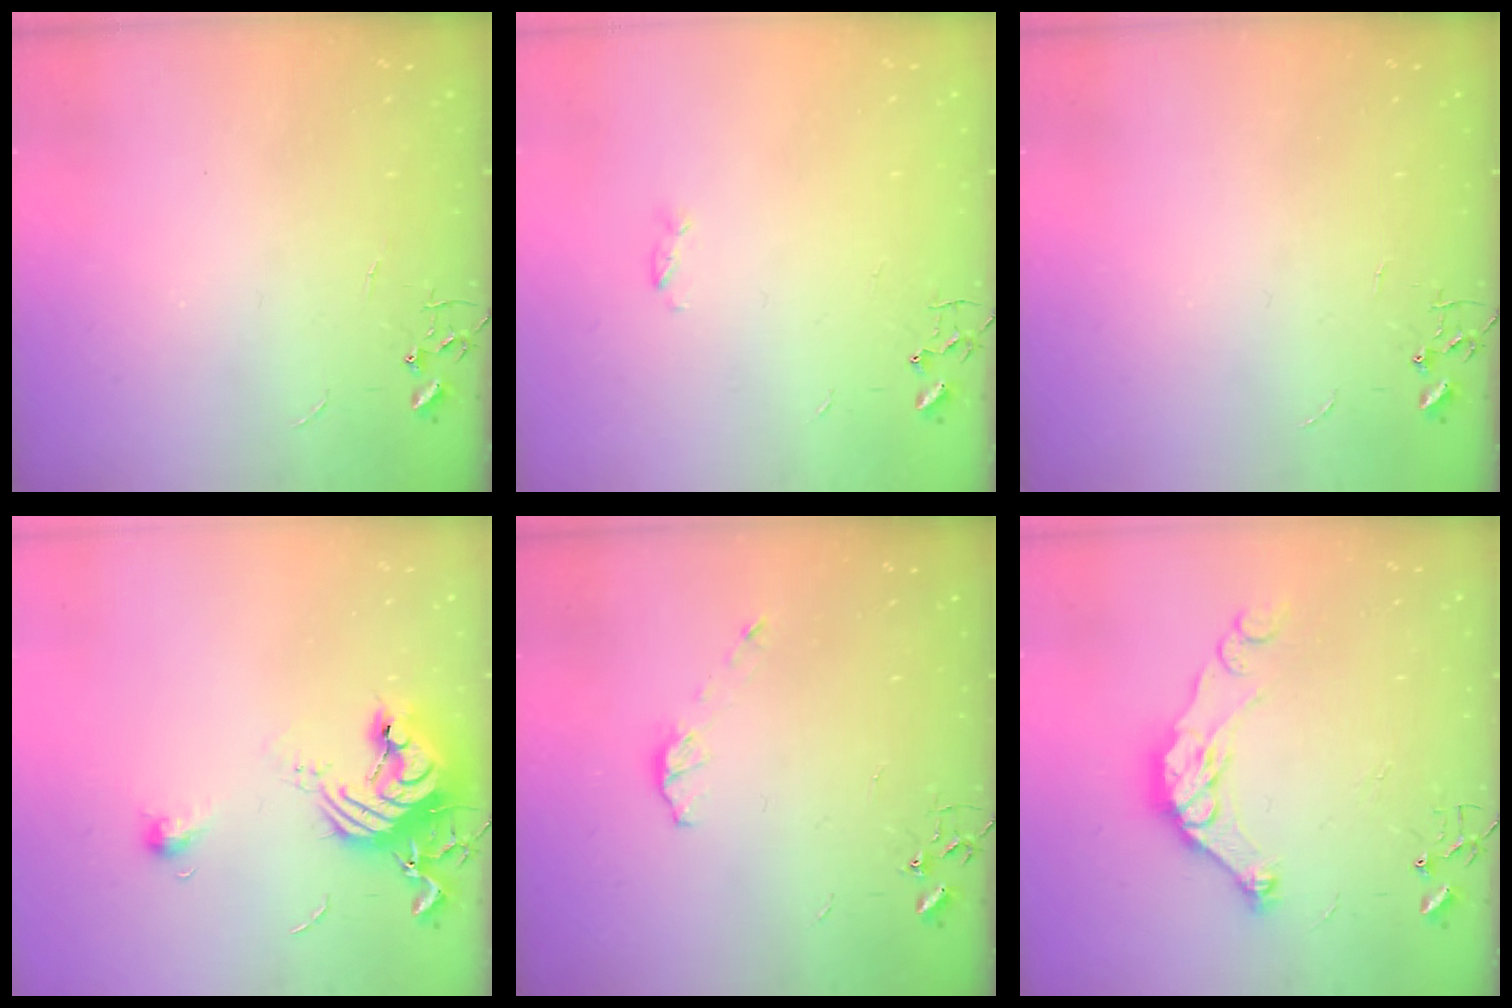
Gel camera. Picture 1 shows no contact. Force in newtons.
{"total": 2.3, "press": 2.2, "slide": 0.4}
{"total": 0.0}
{"total": 14.3, "press": 14.2, "slide": 1.4}
{"total": 5.1, "press": 5.0, "slide": 0.3}
{"total": 14.4, "press": 14.3, "slide": 1.3}